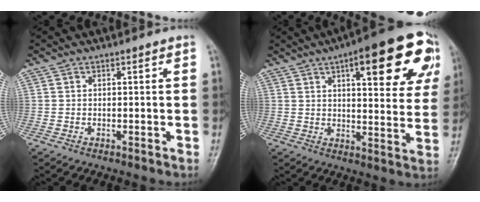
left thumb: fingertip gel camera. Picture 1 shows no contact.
{"total": 21.0, "force": [9.2, 6.9, 17.5], "torque": [-0.197, -0.009, 0.116]}